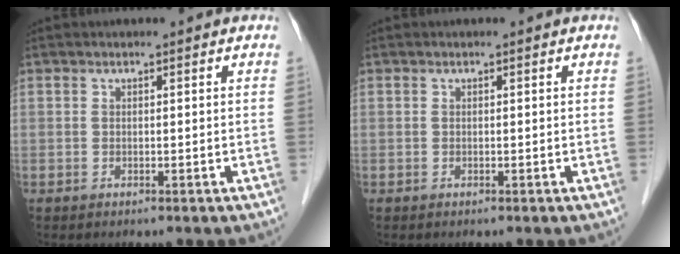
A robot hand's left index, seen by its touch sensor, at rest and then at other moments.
{"total": 0.0}